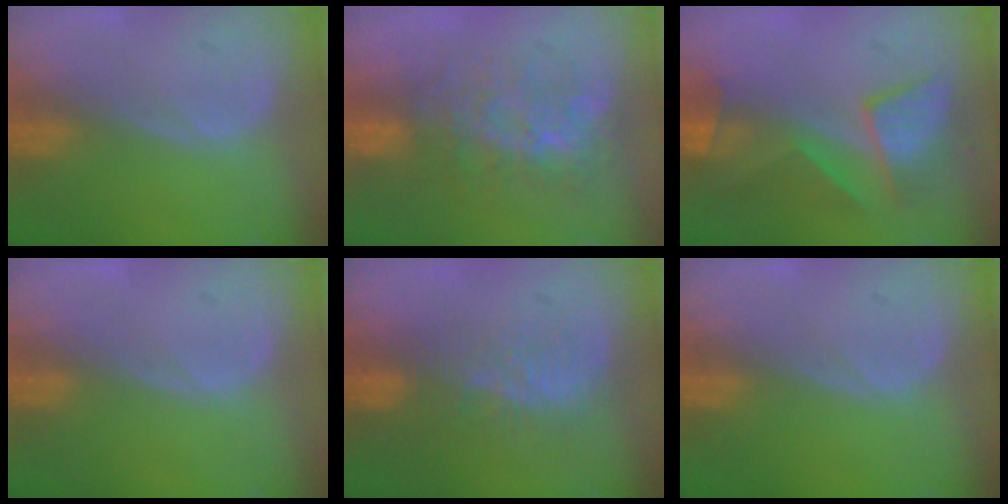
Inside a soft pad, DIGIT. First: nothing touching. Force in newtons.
{"total": 8.1, "press": 7.5, "slide": 3.1}
{"total": 7.6, "press": 7.5, "slide": 1.1}
{"total": 0.0}
{"total": 5.7, "press": 5.3, "slide": 2.0}
{"total": 0.0}